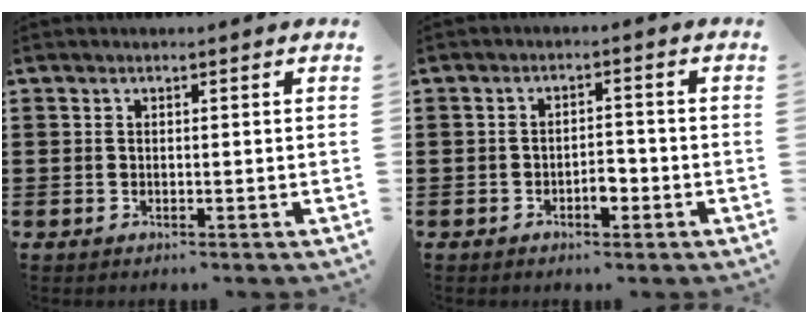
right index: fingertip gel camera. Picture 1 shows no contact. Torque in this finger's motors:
{"motor_torque": [0.96, 0.54, 0.10, 0.01]}